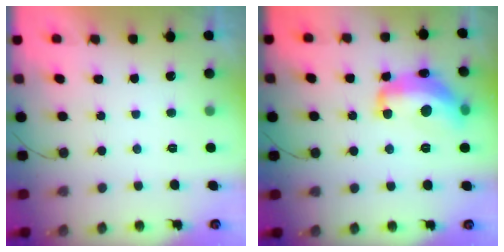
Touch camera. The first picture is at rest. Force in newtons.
{"total": 16.6, "press": 16.6, "slide": 0.5}